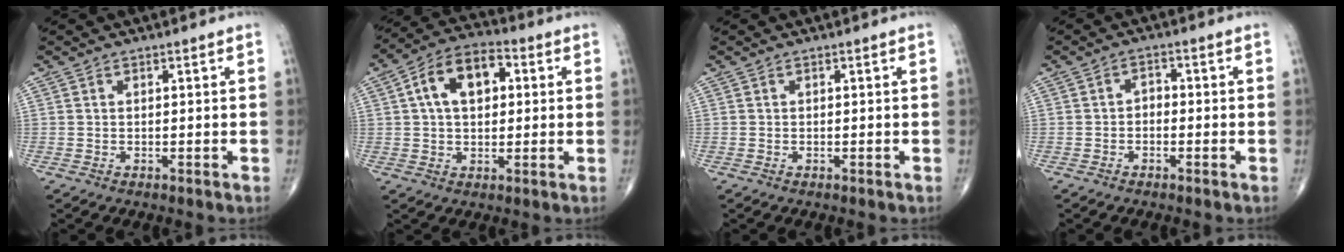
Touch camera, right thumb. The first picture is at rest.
{"total": 11.6, "force": [2.5, 7.1, 8.9], "torque": [-0.139, 0.024, 0.034]}
{"total": 0.0}
{"total": 2.0, "force": [-0.6, 1.5, 1.2], "torque": [-0.005, 0.014, -0.020]}